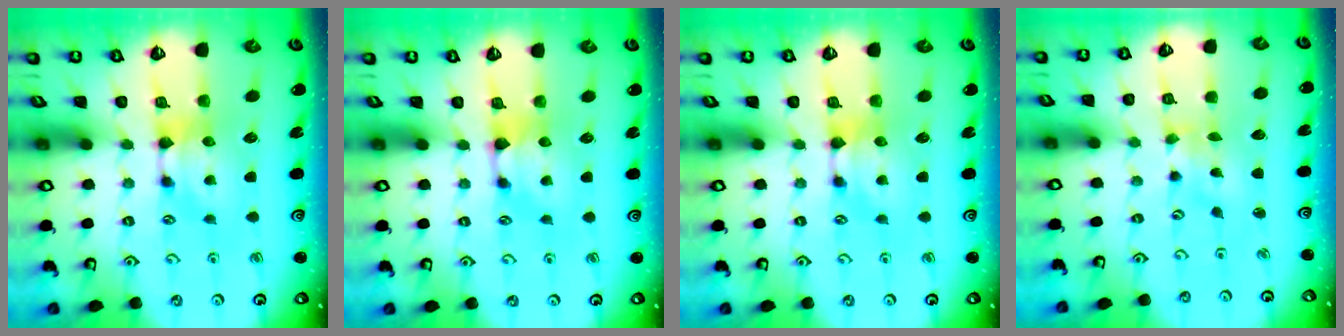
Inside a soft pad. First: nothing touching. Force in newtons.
{"total": 0.9, "press": 0.6, "slide": 0.7}
{"total": 0.0}
{"total": 3.4, "press": 3.2, "slide": 1.0}